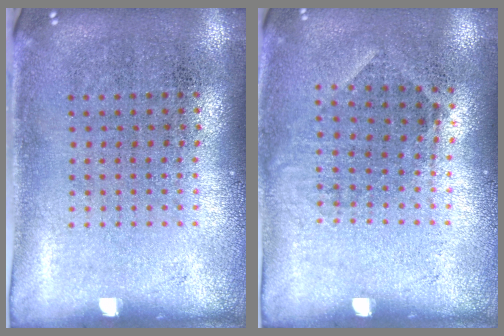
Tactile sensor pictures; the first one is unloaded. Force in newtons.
{"total": 0.9, "press": 0.8, "slide": 0.5}